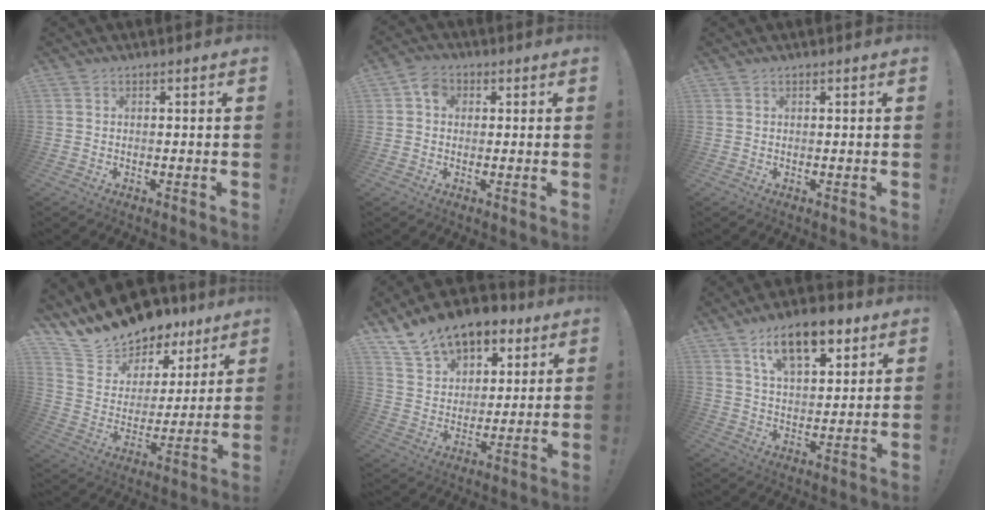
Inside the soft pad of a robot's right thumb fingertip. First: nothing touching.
{"total": 4.6, "force": [0.8, 3.7, 2.6], "torque": [-0.039, 0.008, 0.013]}
{"total": 0.5, "force": [0.5, 0.2, 0.0], "torque": [0.008, -0.003, 0.008]}
{"total": 15.0, "force": [13.6, 6.0, 2.6], "torque": [-0.062, -0.110, 0.253]}
{"total": 15.3, "force": [10.6, 9.2, 6.1], "torque": [-0.092, -0.069, 0.197]}
{"total": 14.8, "force": [8.9, 6.9, 9.6], "torque": [-0.146, -0.035, 0.155]}